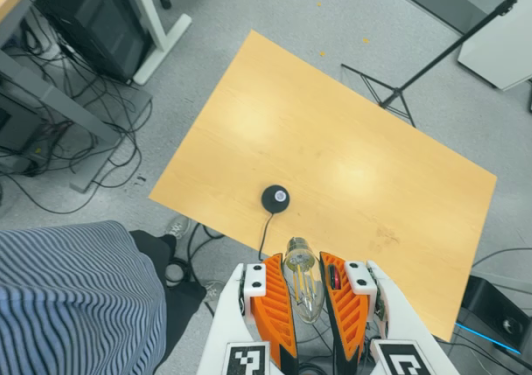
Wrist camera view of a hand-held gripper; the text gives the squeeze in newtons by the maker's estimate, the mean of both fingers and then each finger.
{"total": 21.9, "left": 25.1, "right": 18.8}